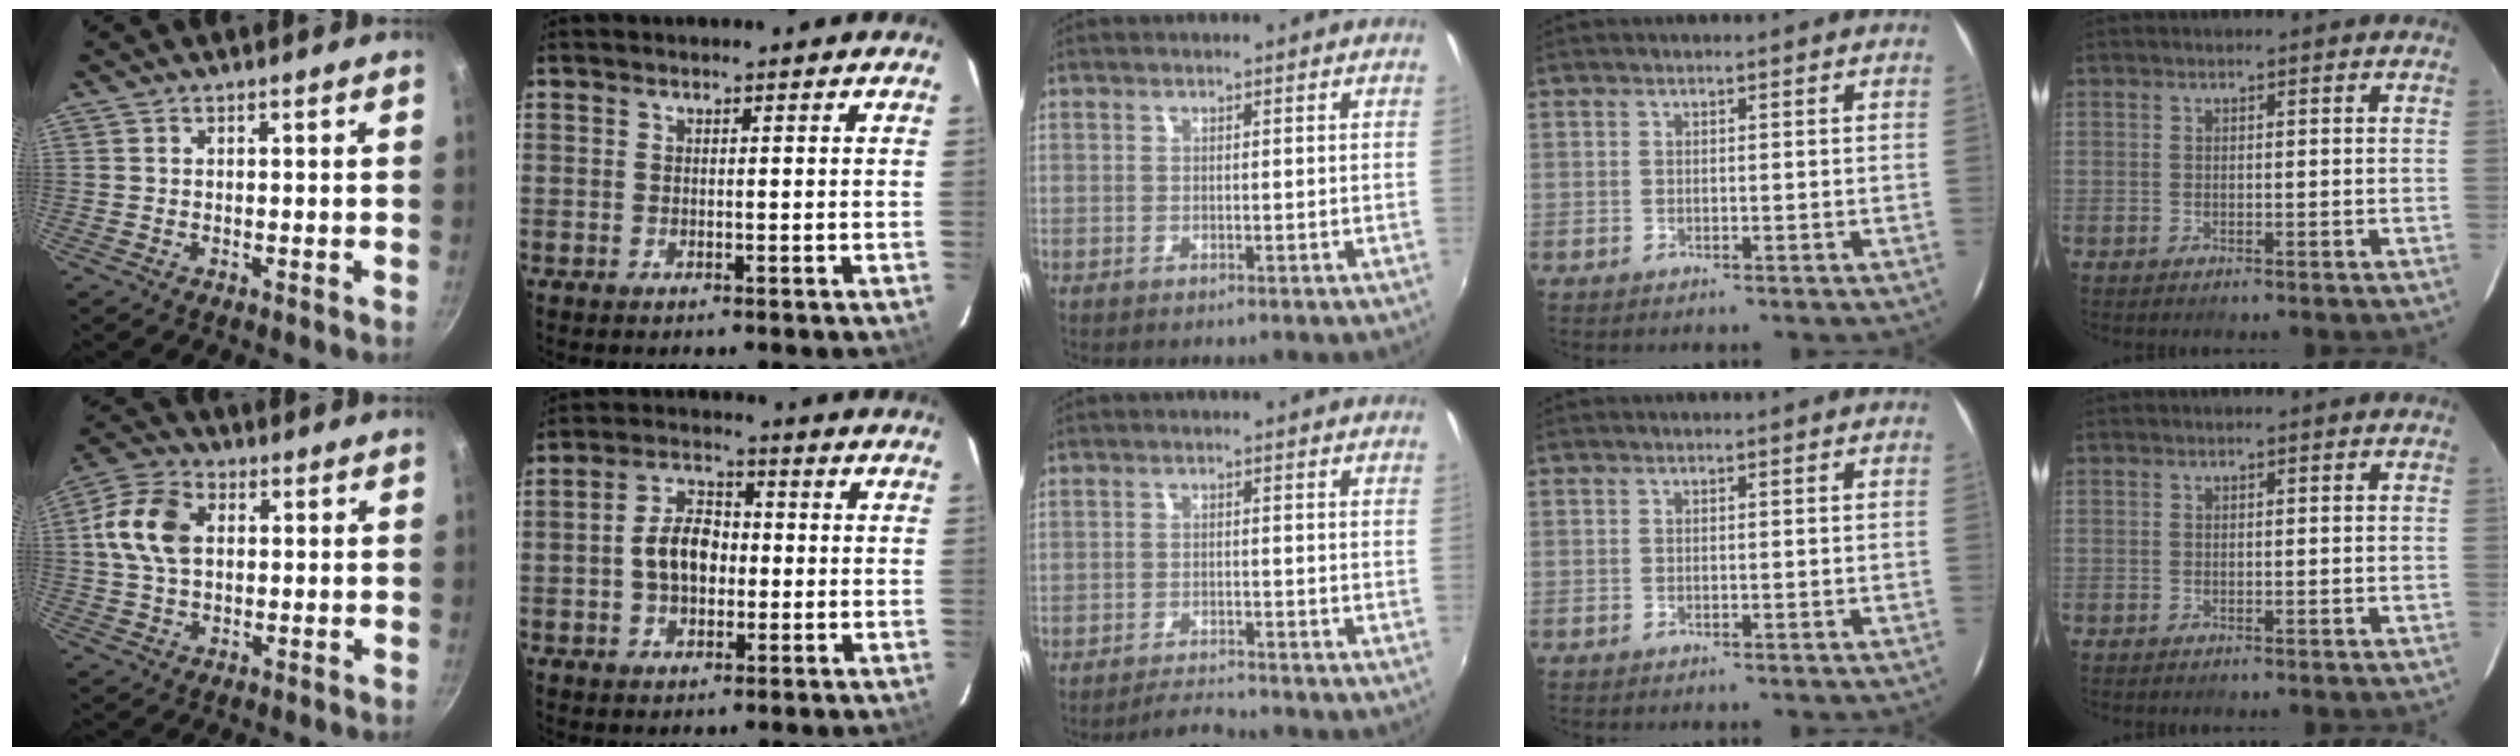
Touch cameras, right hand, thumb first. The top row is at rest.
{"thumb": {"total": 11.0, "force": [1.8, 7.4, 7.9], "torque": [-0.140, 0.014, 0.023]}, "index": {"total": 7.4, "force": [-0.9, 4.8, 5.7], "torque": [-0.107, 0.020, -0.012]}, "middle": {"total": 3.5, "force": [-3.5, -0.1, 0.5], "torque": [-0.025, -0.005, -0.063]}}